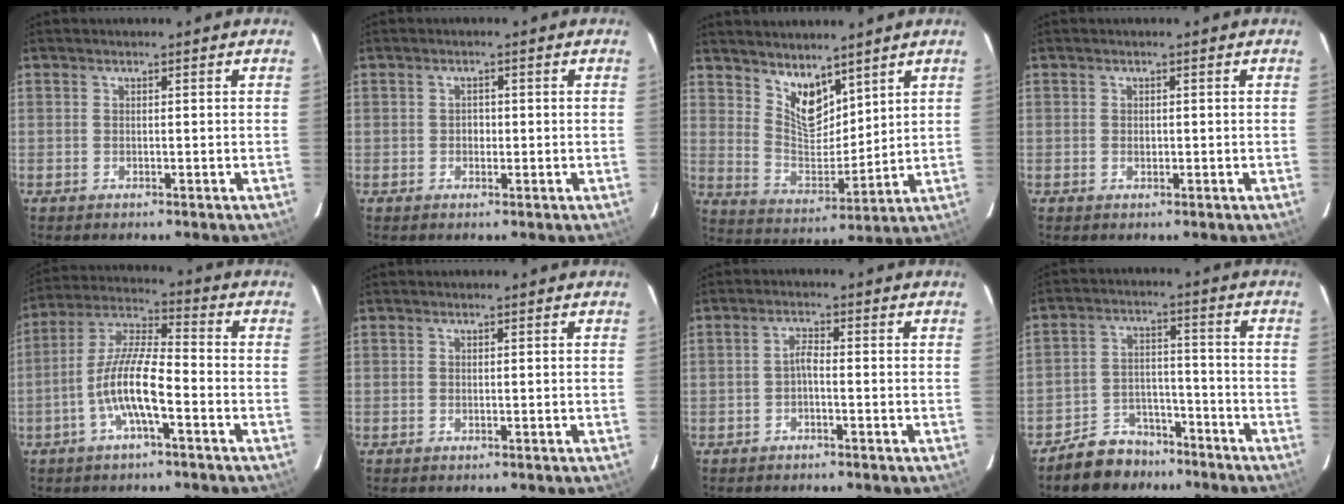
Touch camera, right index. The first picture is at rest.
{"total": 1.5, "force": [-0.2, 1.3, 0.5], "torque": [-0.007, 0.005, -0.003]}
{"total": 9.0, "force": [6.5, 4.1, 4.7], "torque": [-0.075, -0.006, 0.130]}
{"total": 0.8, "force": [-0.1, 0.6, 0.4], "torque": [-0.004, 0.002, -0.002]}
{"total": 10.4, "force": [-4.2, 2.0, 9.3], "torque": [-0.197, 0.008, -0.082]}
{"total": 0.0}
{"total": 1.7, "force": [-0.9, 0.4, 1.4], "torque": [-0.029, 0.006, -0.018]}
{"total": 9.3, "force": [-7.5, 5.2, 1.8], "torque": [-0.053, 0.026, -0.106]}